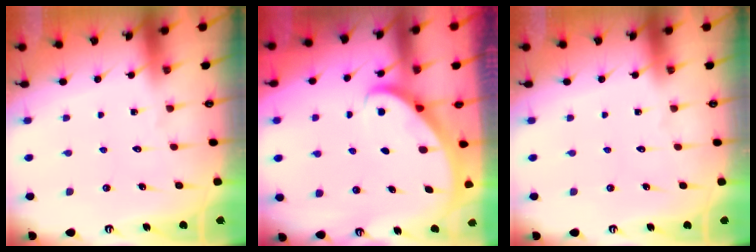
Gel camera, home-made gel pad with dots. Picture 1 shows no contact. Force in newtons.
{"total": 3.0, "press": 3.0, "slide": 0.2}
{"total": 0.0}